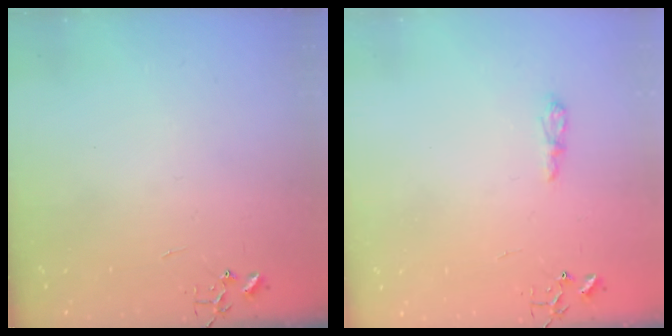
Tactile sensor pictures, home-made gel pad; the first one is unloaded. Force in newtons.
{"total": 6.3, "press": 6.2, "slide": 0.8}